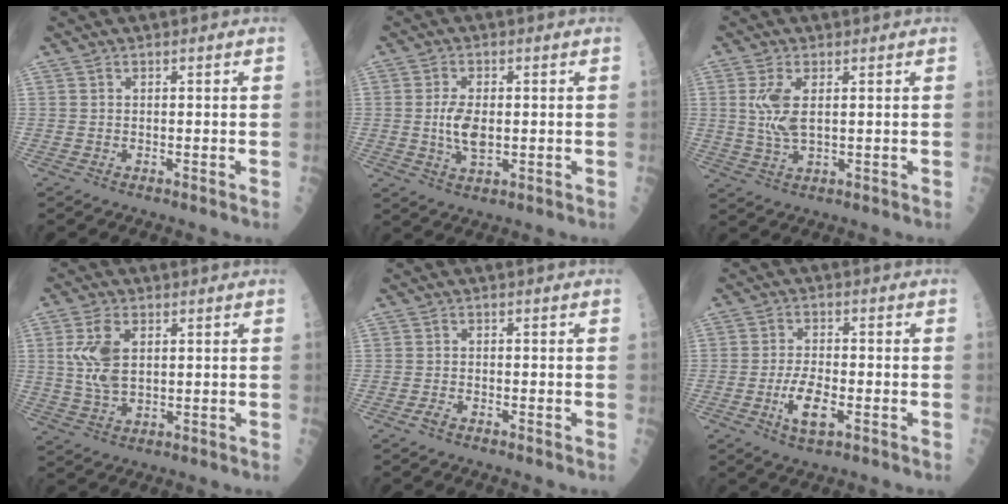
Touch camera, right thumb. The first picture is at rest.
{"total": 6.0, "force": [0.0, 3.1, 5.2], "torque": [-0.099, -0.005, 0.002]}
{"total": 5.9, "force": [1.2, 2.4, 5.2], "torque": [-0.118, -0.007, 0.029]}
{"total": 8.0, "force": [1.7, 4.4, 6.5], "torque": [-0.134, -0.004, 0.038]}
{"total": 1.3, "force": [-0.9, 0.5, 0.7], "torque": [-0.013, 0.007, -0.018]}
{"total": 6.6, "force": [-2.3, 2.6, 5.7], "torque": [-0.104, 0.009, -0.041]}